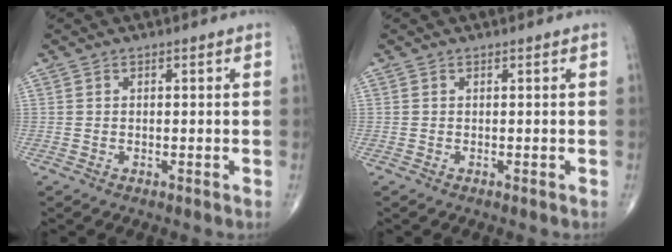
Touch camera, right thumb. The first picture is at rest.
{"total": 0.0}